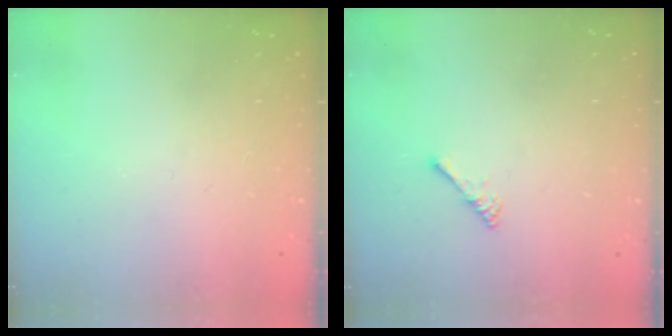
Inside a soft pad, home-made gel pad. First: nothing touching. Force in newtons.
{"total": 2.5, "press": 2.5, "slide": 0.4}